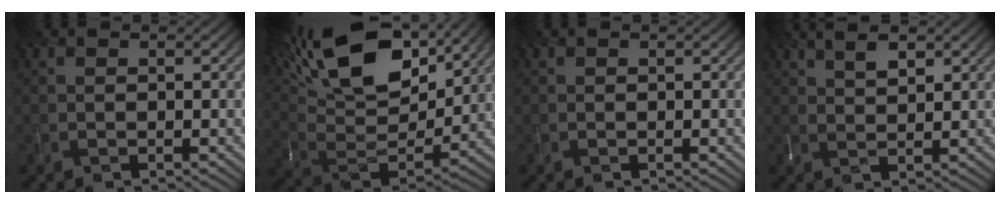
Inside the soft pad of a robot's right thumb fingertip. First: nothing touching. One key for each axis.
{"total": 17.6, "fx": 10.3, "fy": 8.1, "fz": 11.8, "tx": -0.255, "ty": 0.035, "tz": 0.162}
{"total": 0.0}
{"total": 2.7, "fx": 2.1, "fy": 0.5, "fz": 1.6, "tx": -0.036, "ty": 0.004, "tz": 0.046}